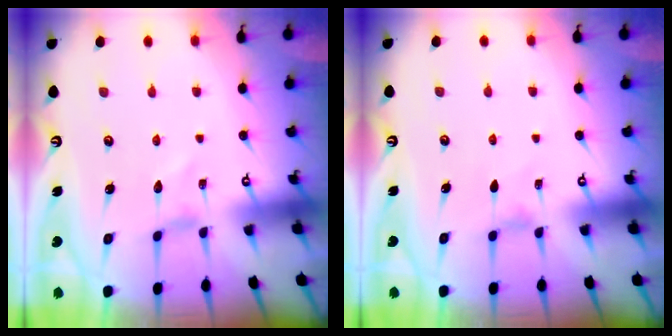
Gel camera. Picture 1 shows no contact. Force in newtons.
{"total": 0.0}